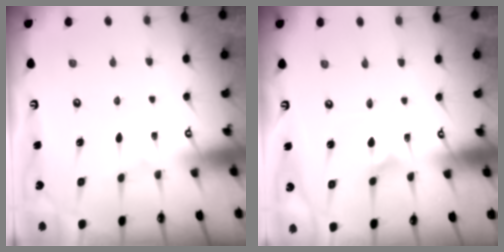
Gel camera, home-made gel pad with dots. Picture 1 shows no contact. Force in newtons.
{"total": 1.8, "press": 1.8, "slide": 0.1}